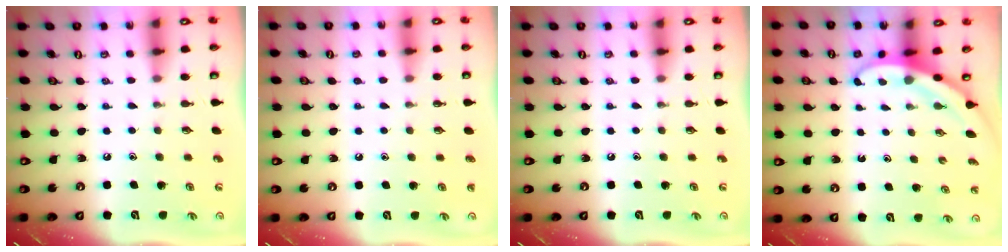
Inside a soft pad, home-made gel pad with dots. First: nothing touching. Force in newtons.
{"total": 0.9, "press": 0.9, "slide": 0.0}
{"total": 0.0}
{"total": 3.2, "press": 3.2, "slide": 0.2}